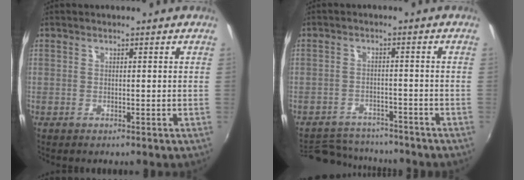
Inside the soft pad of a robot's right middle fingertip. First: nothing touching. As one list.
[{"total": 10.8, "force": [-9.9, 3.4, 2.7], "torque": [-0.072, 0.010, -0.145]}]